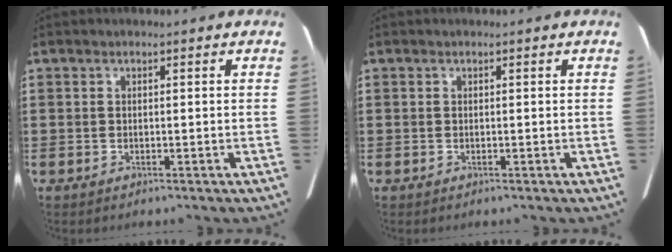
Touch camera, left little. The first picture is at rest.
{"total": 0.0}